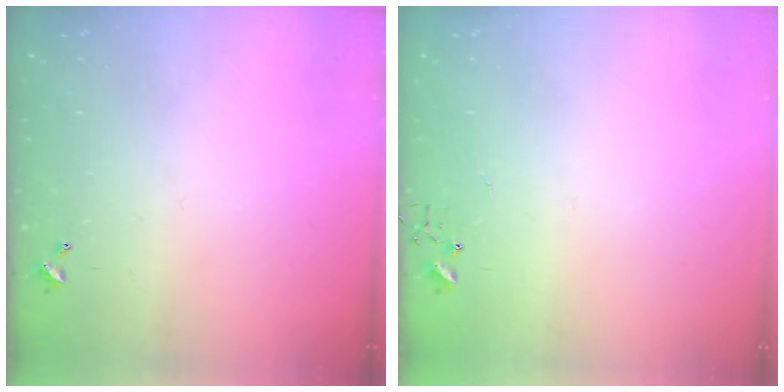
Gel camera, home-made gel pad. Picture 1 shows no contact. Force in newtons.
{"total": 3.6, "press": 3.6, "slide": 0.4}